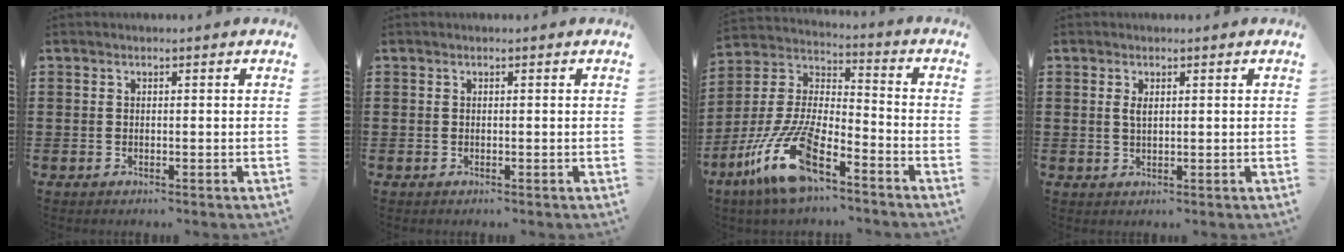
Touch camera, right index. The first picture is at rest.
{"total": 0.0}
{"total": 13.7, "force": [-9.2, 3.6, 9.6], "torque": [-0.224, 0.001, -0.180]}
{"total": 1.6, "force": [0.5, 0.6, 1.4], "torque": [-0.030, 0.003, 0.007]}